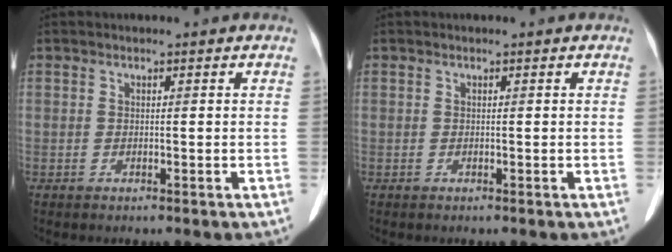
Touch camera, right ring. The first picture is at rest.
{"total": 0.0}